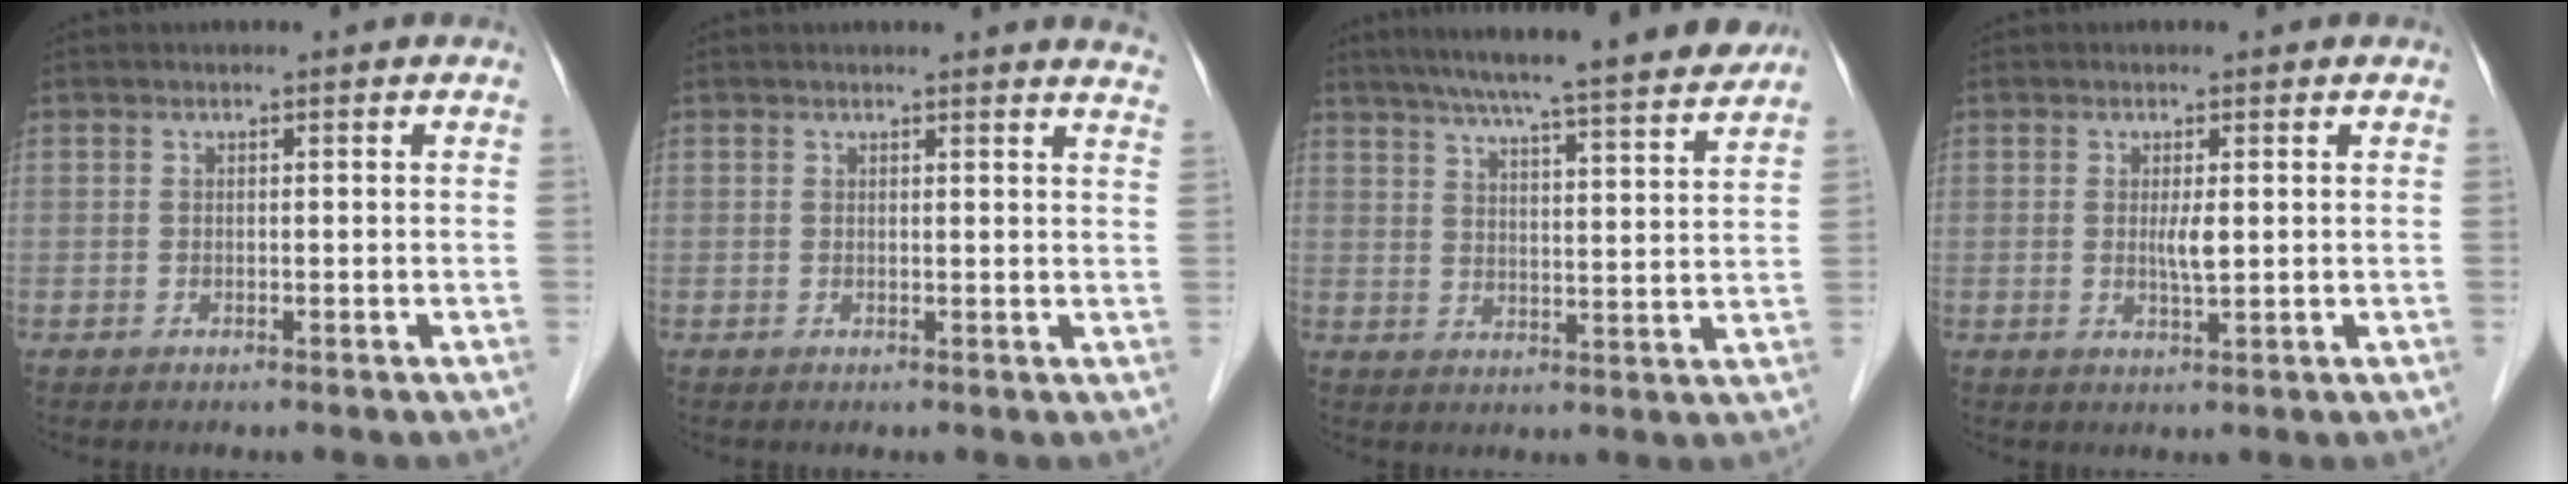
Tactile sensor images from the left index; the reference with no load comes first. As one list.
[{"total": 5.6, "force": [5.4, 0.0, 1.1], "torque": [-0.005, -0.025, 0.029]}, {"total": 19.9, "force": [17.4, 0.4, 9.6], "torque": [-0.152, 0.004, 0.234]}, {"total": 2.2, "force": [0.2, 0.3, 2.2], "torque": [-0.044, -0.004, 0.005]}]